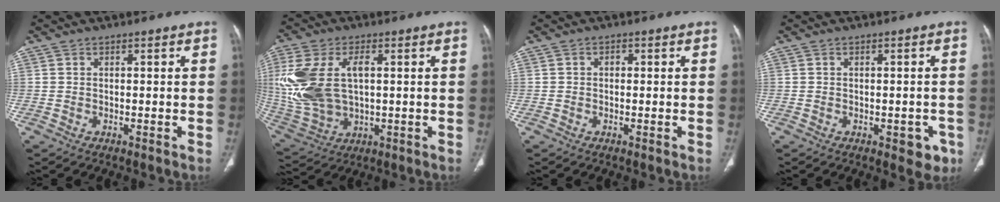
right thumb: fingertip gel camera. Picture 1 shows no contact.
{"total": 17.9, "force": [2.2, 10.7, 14.2], "torque": [-0.322, -0.001, 0.056]}
{"total": 1.0, "force": [0.0, 0.8, 0.6], "torque": [-0.005, 0.003, -0.003]}
{"total": 4.3, "force": [-1.8, 2.4, 3.0], "torque": [-0.009, 0.003, -0.019]}